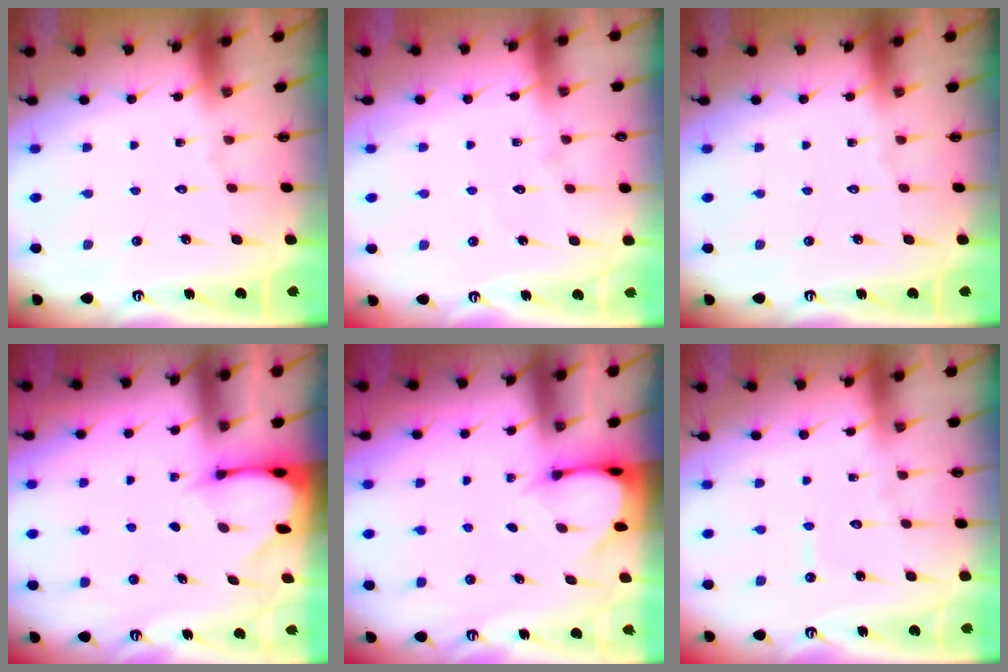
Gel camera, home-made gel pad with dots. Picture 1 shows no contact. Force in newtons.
{"total": 3.0, "press": 3.0, "slide": 0.3}
{"total": 0.0}
{"total": 2.6, "press": 2.6, "slide": 0.3}
{"total": 3.1, "press": 3.1, "slide": 0.2}
{"total": 3.2, "press": 3.2, "slide": 0.3}